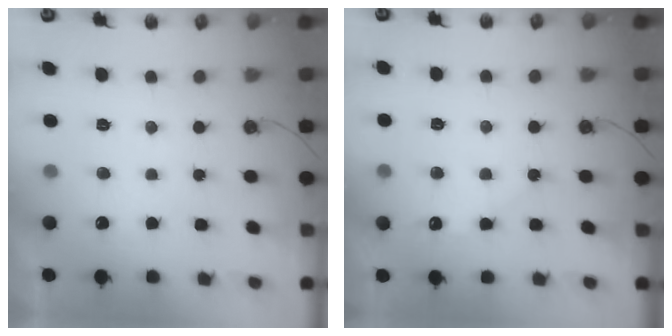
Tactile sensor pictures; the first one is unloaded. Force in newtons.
{"total": 5.1, "press": 5.0, "slide": 0.6}